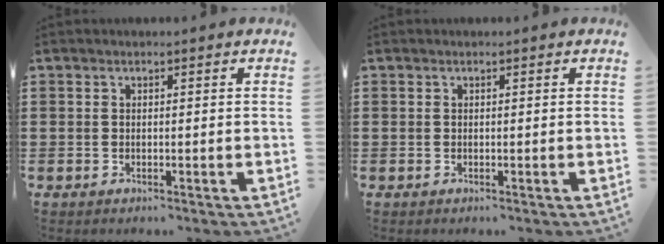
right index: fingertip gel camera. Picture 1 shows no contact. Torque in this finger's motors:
{"motor_torque": [0.13, 0.06, 0.00, 0.00]}